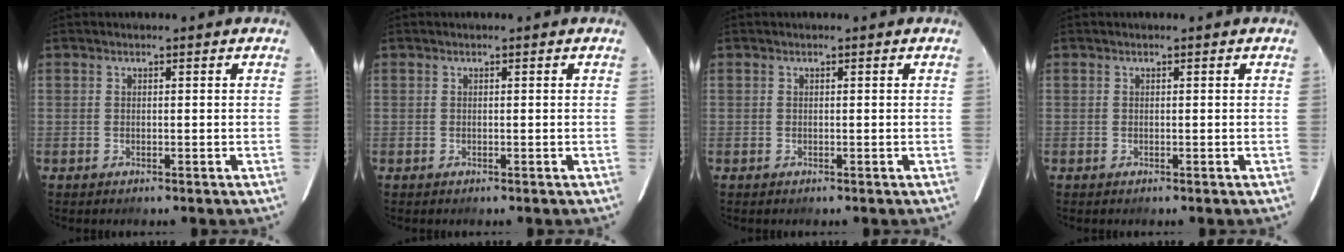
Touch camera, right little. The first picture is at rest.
{"total": 0.0}
{"total": 0.0}
{"total": 0.0}